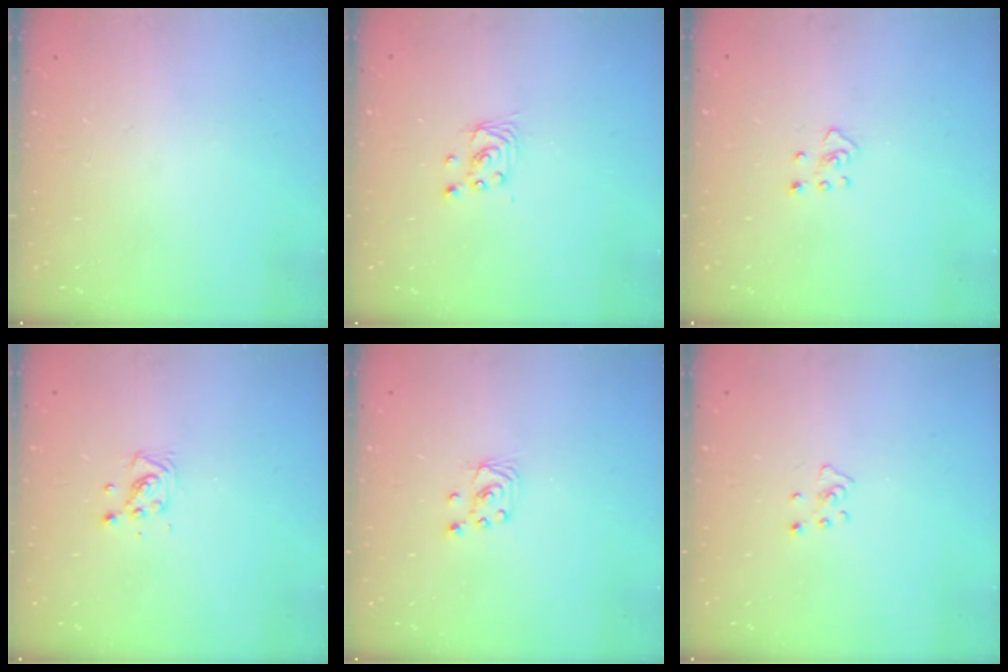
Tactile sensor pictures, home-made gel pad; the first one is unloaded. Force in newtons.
{"total": 2.4, "press": 2.4, "slide": 0.2}
{"total": 3.4, "press": 3.3, "slide": 0.6}
{"total": 5.1, "press": 4.9, "slide": 1.3}
{"total": 2.7, "press": 2.7, "slide": 0.2}
{"total": 4.1, "press": 4.0, "slide": 0.5}